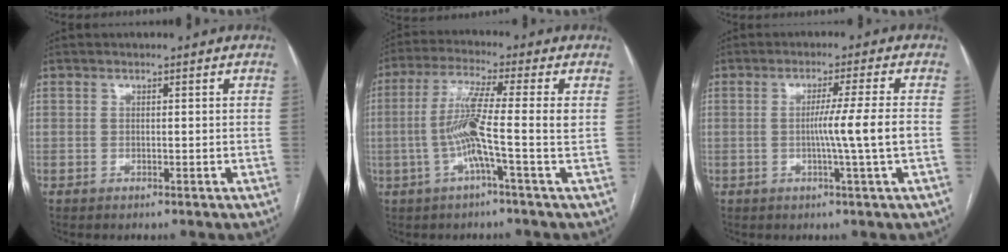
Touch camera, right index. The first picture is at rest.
{"total": 8.4, "force": [-1.1, -0.8, 8.3], "torque": [-0.164, 0.009, -0.027]}
{"total": 6.1, "force": [-0.8, -1.9, 5.8], "torque": [-0.092, -0.006, -0.010]}